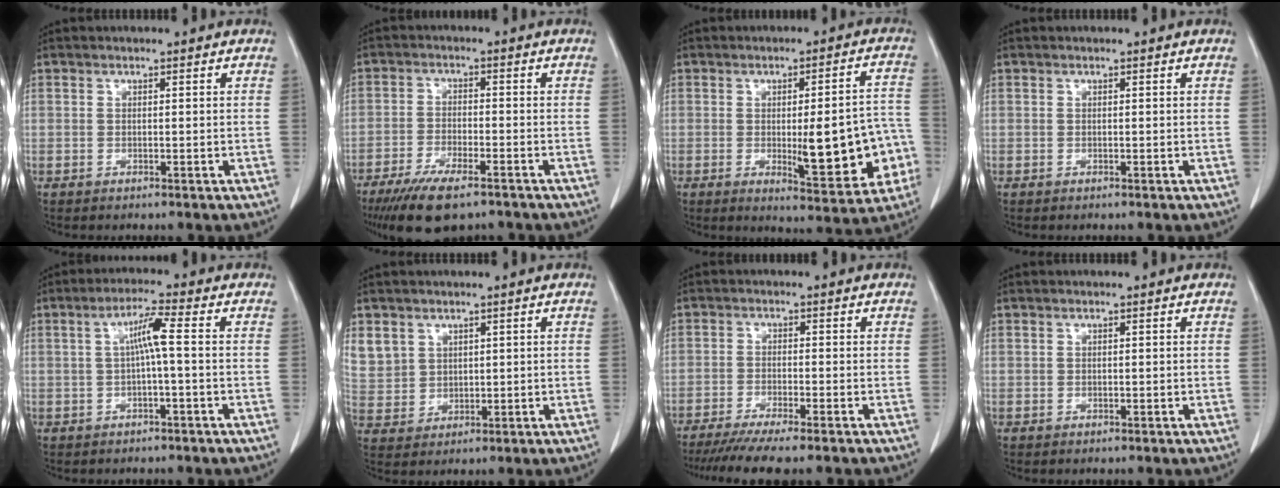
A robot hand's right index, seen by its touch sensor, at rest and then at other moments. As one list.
[{"total": 10.0, "force": [-7.3, 2.7, 6.3], "torque": [-0.103, -0.018, -0.119]}, {"total": 14.2, "force": [-2.8, 3.5, 13.4], "torque": [-0.158, 0.013, -0.026]}, {"total": 0.0}, {"total": 4.4, "force": [0.2, -0.1, 4.4], "torque": [-0.080, 0.015, 0.006]}, {"total": 9.6, "force": [4.3, 8.2, 2.3], "torque": [-0.084, 0.021, 0.111]}, {"total": 9.2, "force": [-7.6, 0.0, 5.1], "torque": [-0.067, -0.021, -0.120]}, {"total": 0.0}]